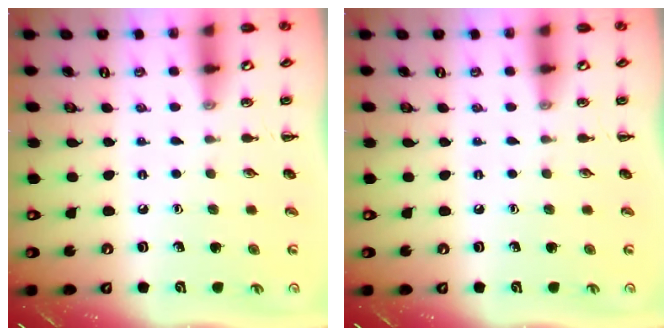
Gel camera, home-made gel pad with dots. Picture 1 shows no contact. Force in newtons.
{"total": 0.0}